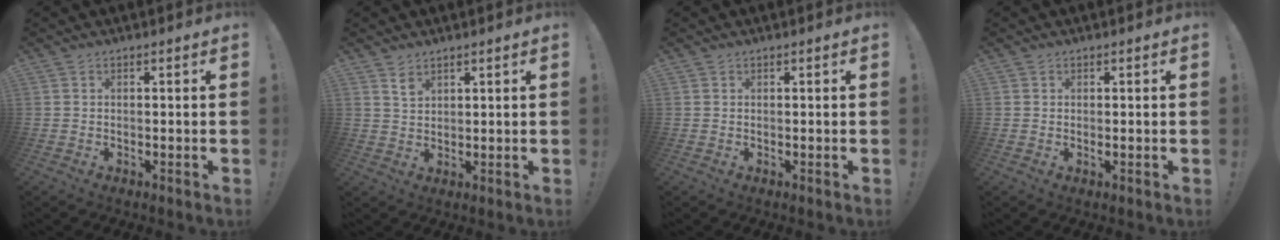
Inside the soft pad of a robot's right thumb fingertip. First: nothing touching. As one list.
[{"total": 3.0, "force": [2.2, 1.6, 1.2], "torque": [-0.007, -0.019, 0.039]}, {"total": 0.0}, {"total": 0.0}]